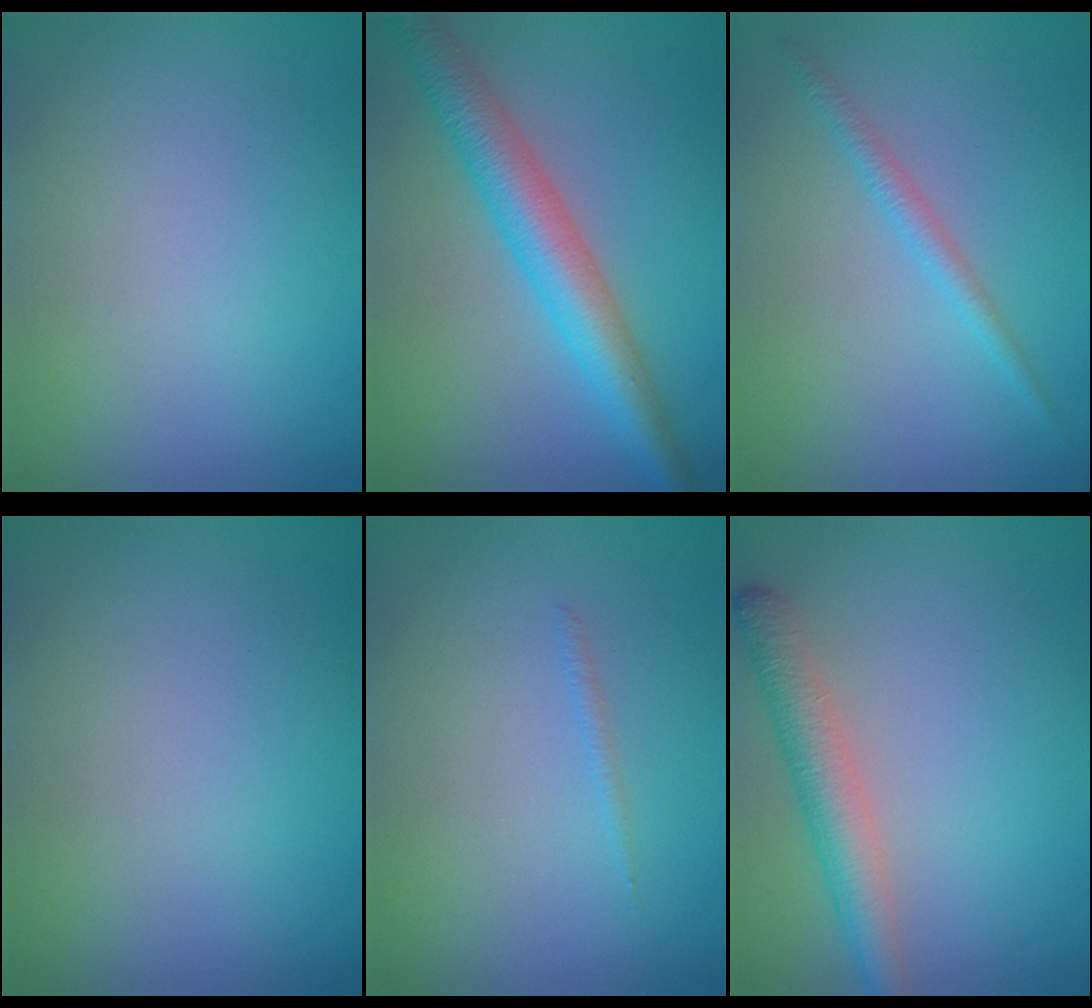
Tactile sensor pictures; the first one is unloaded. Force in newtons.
{"total": 5.5, "press": 5.5, "slide": 0.1}
{"total": 1.5, "press": 1.5, "slide": 0.1}
{"total": 0.0}
{"total": 0.5, "press": 0.5, "slide": 0.1}
{"total": 3.8, "press": 3.8, "slide": 0.1}